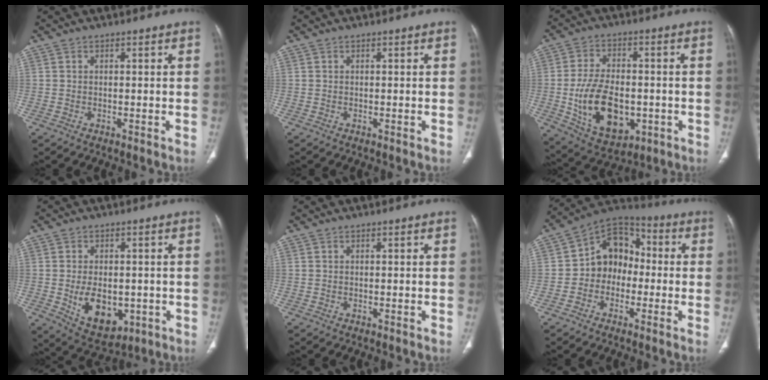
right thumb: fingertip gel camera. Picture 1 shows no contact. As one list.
[{"total": 0.0}, {"total": 15.9, "force": [-2.9, 9.8, 12.1], "torque": [-0.193, 0.002, -0.030]}, {"total": 10.9, "force": [-2.1, 6.9, 8.1], "torque": [-0.106, -0.006, -0.013]}, {"total": 0.0}, {"total": 11.5, "force": [-1.2, 9.3, 6.6], "torque": [-0.063, 0.042, -0.041]}]